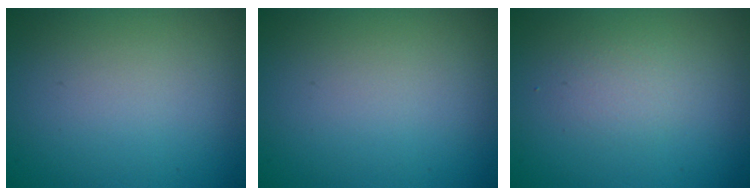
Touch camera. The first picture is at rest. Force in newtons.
{"total": 0.0}
{"total": 1.5, "press": 1.5, "slide": 0.1}